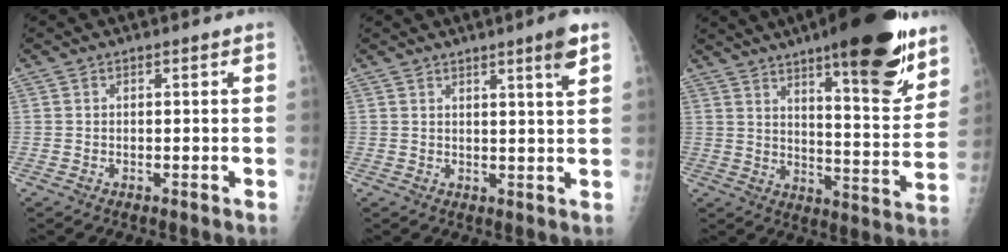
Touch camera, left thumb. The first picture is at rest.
{"total": 4.3, "force": [2.6, -0.2, 3.4], "torque": [-0.048, -0.020, 0.039]}
{"total": 21.9, "force": [14.0, 5.2, 15.9], "torque": [-0.198, -0.074, 0.207]}